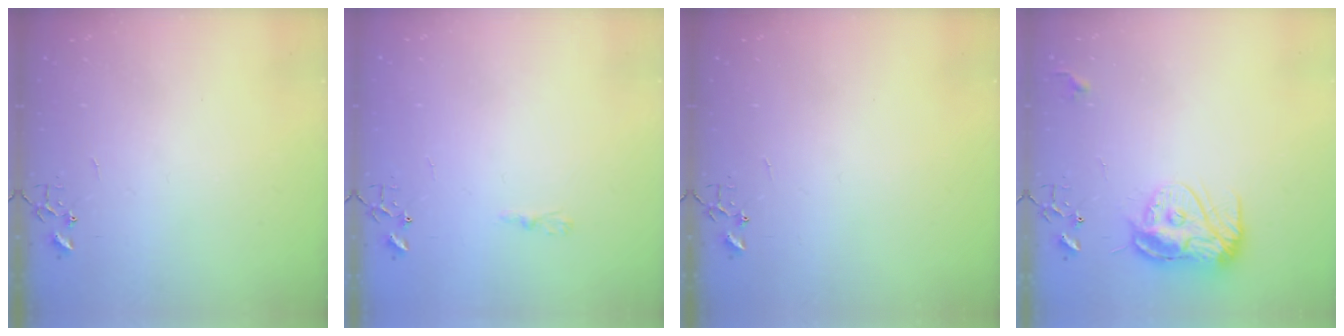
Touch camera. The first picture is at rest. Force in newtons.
{"total": 3.6, "press": 3.6, "slide": 0.4}
{"total": 0.0}
{"total": 12.4, "press": 12.4, "slide": 1.4}